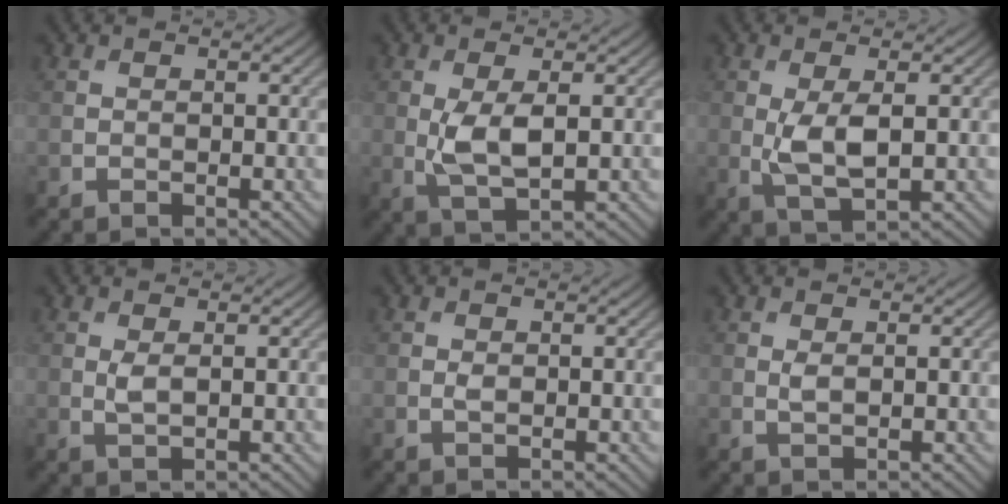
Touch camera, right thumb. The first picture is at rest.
{"total": 5.1, "force": [0.2, 1.9, 4.7], "torque": [-0.107, -0.006, 0.006]}
{"total": 5.0, "force": [0.1, 1.7, 4.7], "torque": [-0.107, -0.006, 0.003]}
{"total": 1.7, "force": [0.3, 0.6, 1.6], "torque": [-0.041, -0.002, 0.008]}
{"total": 0.8, "force": [0.0, 0.4, 0.7], "torque": [-0.016, -0.002, 0.001]}
{"total": 1.2, "force": [0.3, 0.4, 1.1], "torque": [-0.028, -0.002, 0.006]}